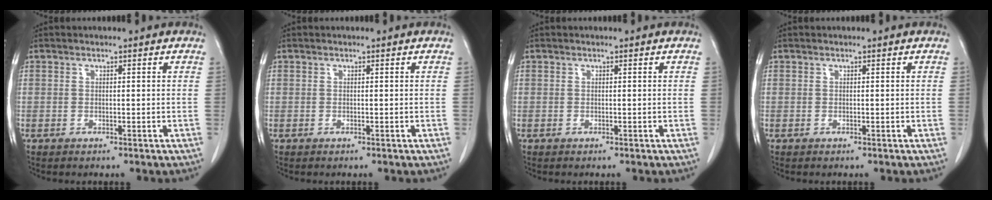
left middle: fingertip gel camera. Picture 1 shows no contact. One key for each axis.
{"total": 0.0}
{"total": 0.0}
{"total": 0.0}